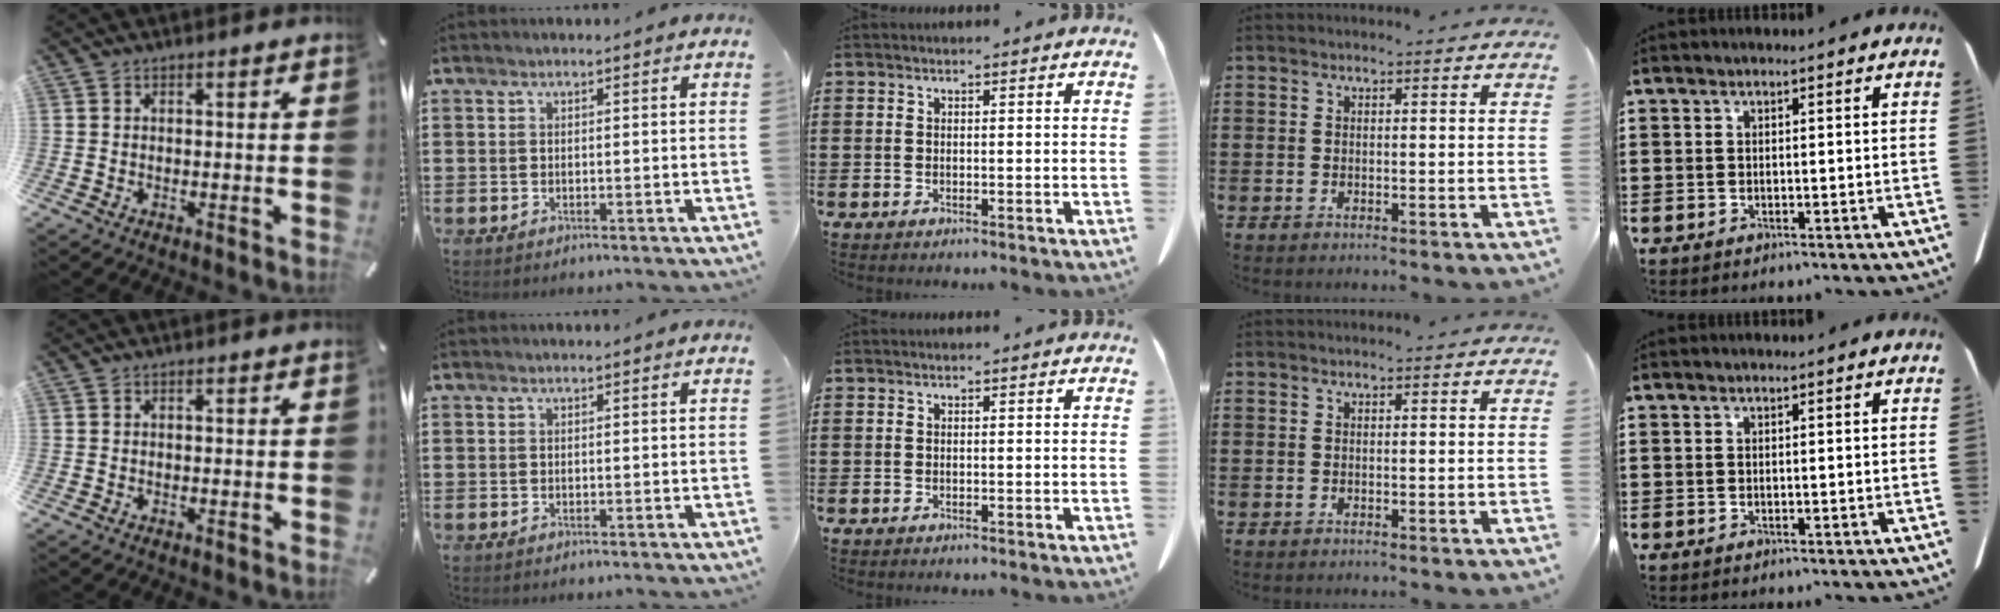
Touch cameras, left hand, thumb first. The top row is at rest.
{}